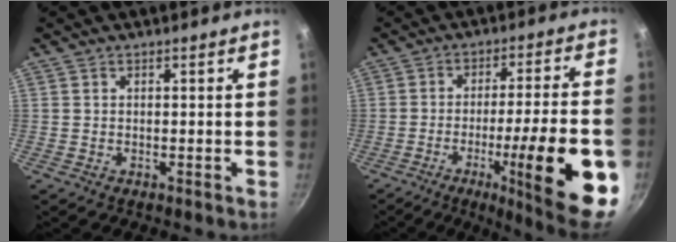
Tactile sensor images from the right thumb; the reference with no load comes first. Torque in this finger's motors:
{"motor_torque": [2.54, 2.47, 2.41, -0.36, 0.17]}